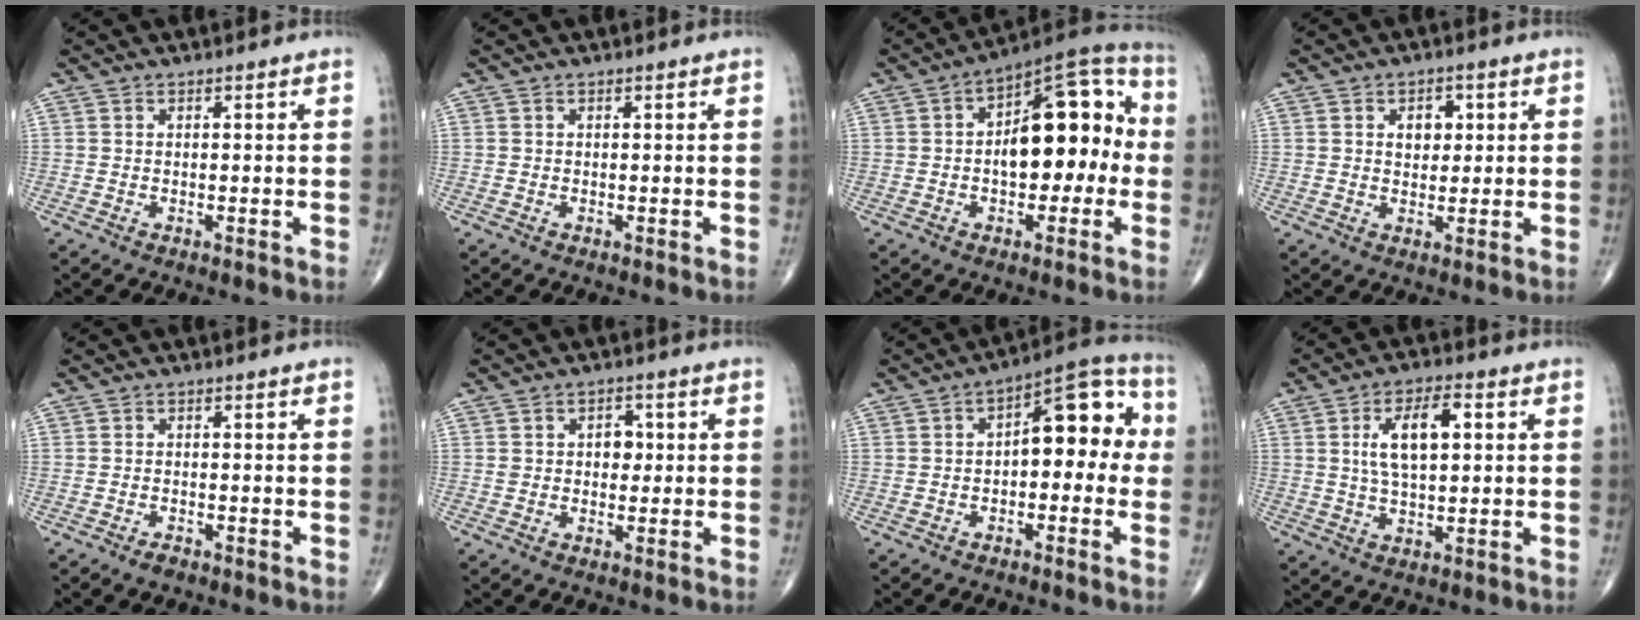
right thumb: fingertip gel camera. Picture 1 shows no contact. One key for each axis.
{"total": 0.0}
{"total": 16.9, "fx": -0.1, "fy": 9.0, "fz": 14.4, "tx": -0.170, "ty": 0.048, "tz": -0.011}
{"total": 4.2, "fx": 1.1, "fy": 3.0, "fz": 2.7, "tx": -0.018, "ty": -0.003, "tz": 0.015}
{"total": 1.5, "fx": -1.1, "fy": 0.7, "fz": 0.7, "tx": -0.015, "ty": 0.002, "tz": -0.019}
{"total": 3.4, "fx": 0.4, "fy": 2.6, "fz": 2.2, "tx": -0.014, "ty": 0.008, "tz": 0.002}
{"total": 12.2, "fx": 0.4, "fy": 6.4, "fz": 10.4, "tx": -0.100, "ty": 0.041, "tz": -0.010}
{"total": 9.4, "fx": 1.9, "fy": 4.1, "fz": 8.2, "tx": -0.142, "ty": 0.006, "tz": 0.033}